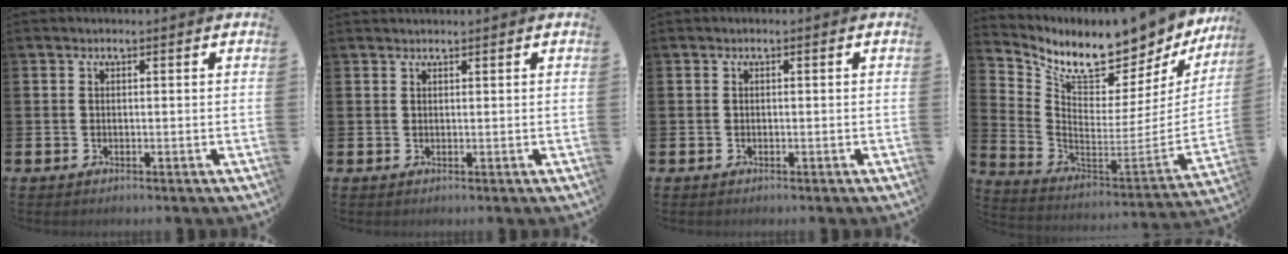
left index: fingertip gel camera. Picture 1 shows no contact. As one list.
[{"total": 0.9, "force": [0.9, 0.0, 0.1], "torque": [0.000, -0.001, 0.017]}, {"total": 0.0}, {"total": 8.5, "force": [7.9, 2.2, 2.2], "torque": [-0.077, -0.079, 0.131]}]